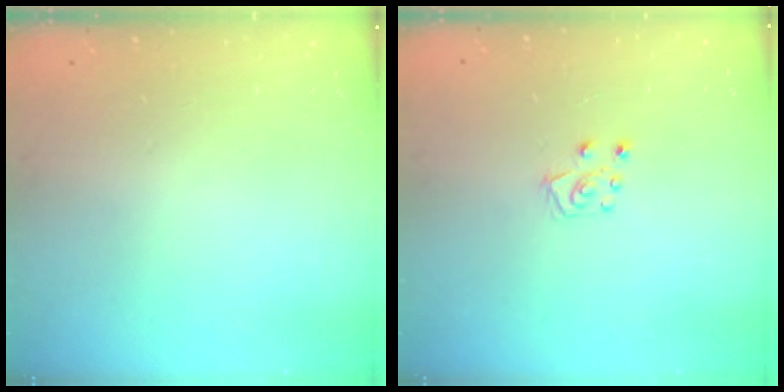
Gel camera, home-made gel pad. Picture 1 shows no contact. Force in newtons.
{"total": 5.0, "press": 4.9, "slide": 0.4}